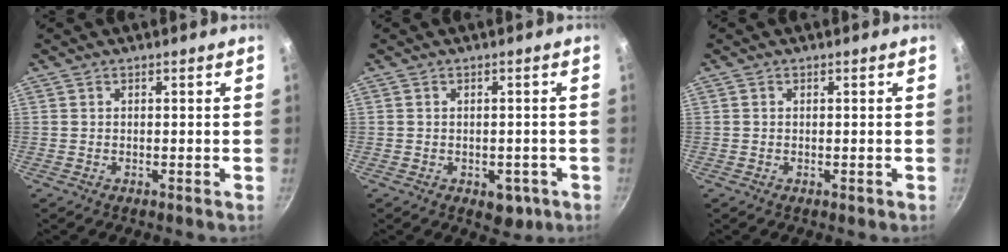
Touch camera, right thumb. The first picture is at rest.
{"total": 4.7, "force": [-1.8, 3.1, 3.0], "torque": [-0.012, 0.016, -0.010]}
{"total": 0.6, "force": [0.0, 0.5, 0.4], "torque": [-0.002, 0.002, -0.001]}